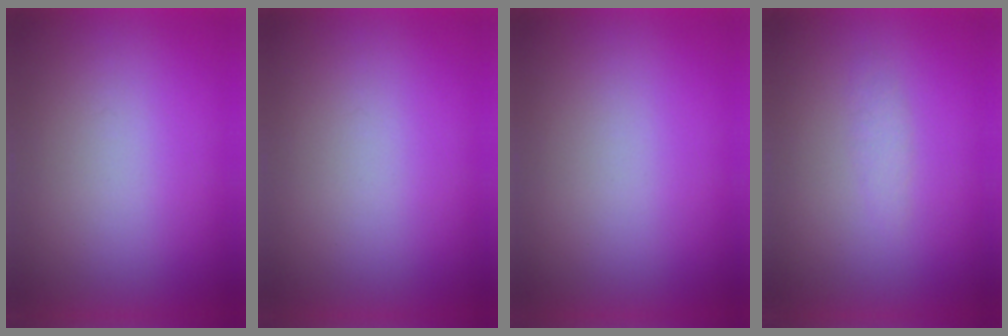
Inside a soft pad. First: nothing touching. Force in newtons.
{"total": 0.0}
{"total": 0.0}
{"total": 1.4}